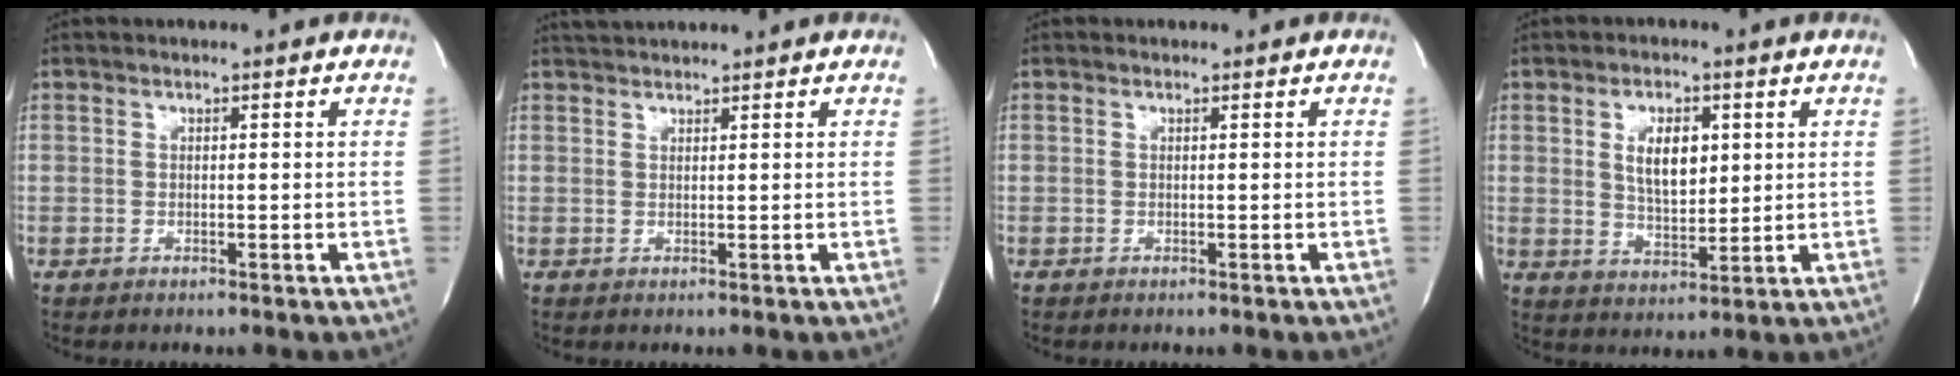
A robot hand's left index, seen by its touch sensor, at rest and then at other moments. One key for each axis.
{"total": 2.6, "fx": 2.5, "fy": -0.1, "fz": 0.5, "tx": -0.011, "ty": 0.019, "tz": 0.048}
{"total": 0.0}
{"total": 6.4, "fx": 1.8, "fy": 3.0, "fz": 5.3, "tx": -0.096, "ty": -0.009, "tz": 0.036}